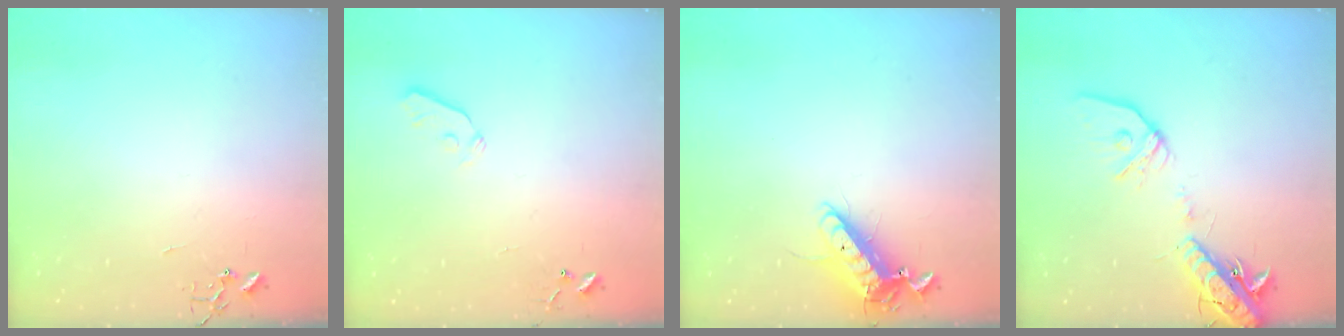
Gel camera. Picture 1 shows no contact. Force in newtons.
{"total": 3.7, "press": 3.6, "slide": 0.7}
{"total": 13.1, "press": 13.0, "slide": 2.3}
{"total": 15.6, "press": 15.3, "slide": 3.2}